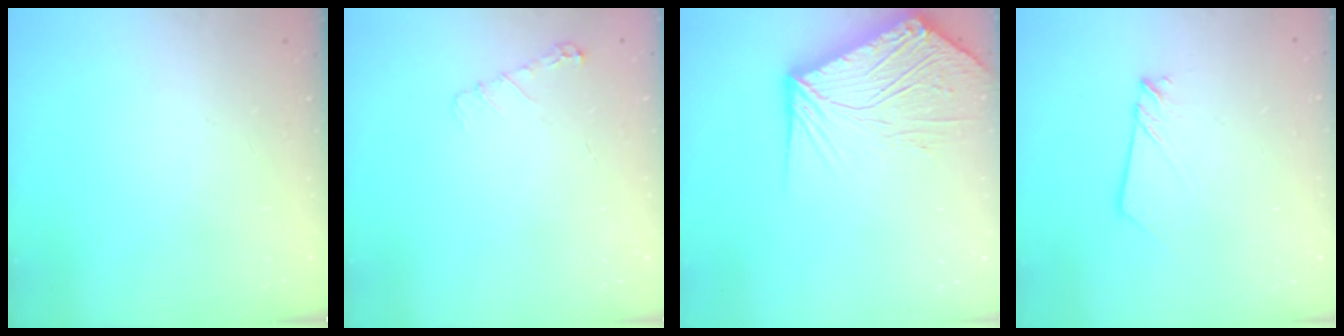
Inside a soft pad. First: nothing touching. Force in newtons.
{"total": 5.1, "press": 5.1, "slide": 0.4}
{"total": 15.5, "press": 15.3, "slide": 2.2}
{"total": 2.2, "press": 2.2, "slide": 0.2}